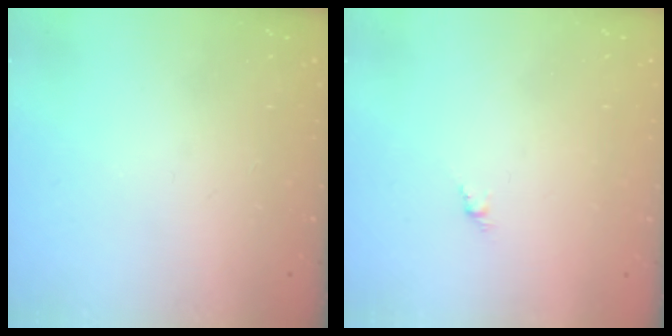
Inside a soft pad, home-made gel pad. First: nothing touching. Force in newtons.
{"total": 1.6, "press": 1.5, "slide": 0.5}